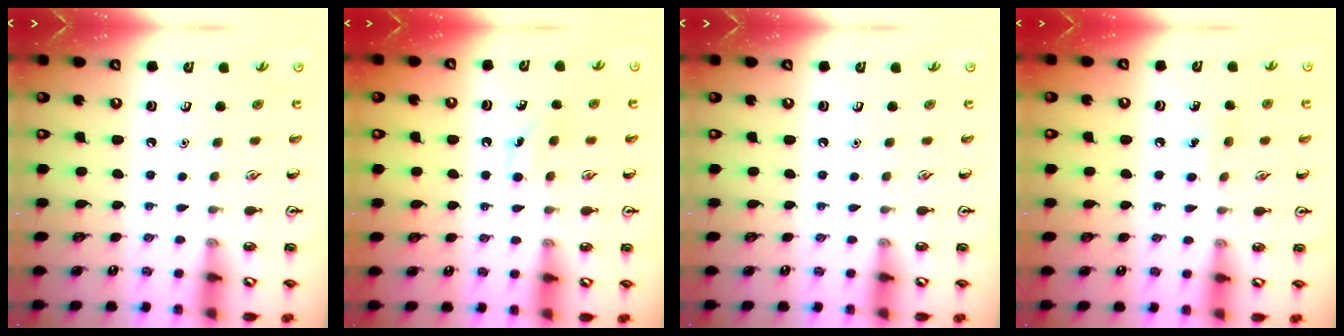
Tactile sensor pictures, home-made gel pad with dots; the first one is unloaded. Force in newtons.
{"total": 5.1, "press": 4.9, "slide": 1.3}
{"total": 0.0}
{"total": 7.1, "press": 6.9, "slide": 1.7}